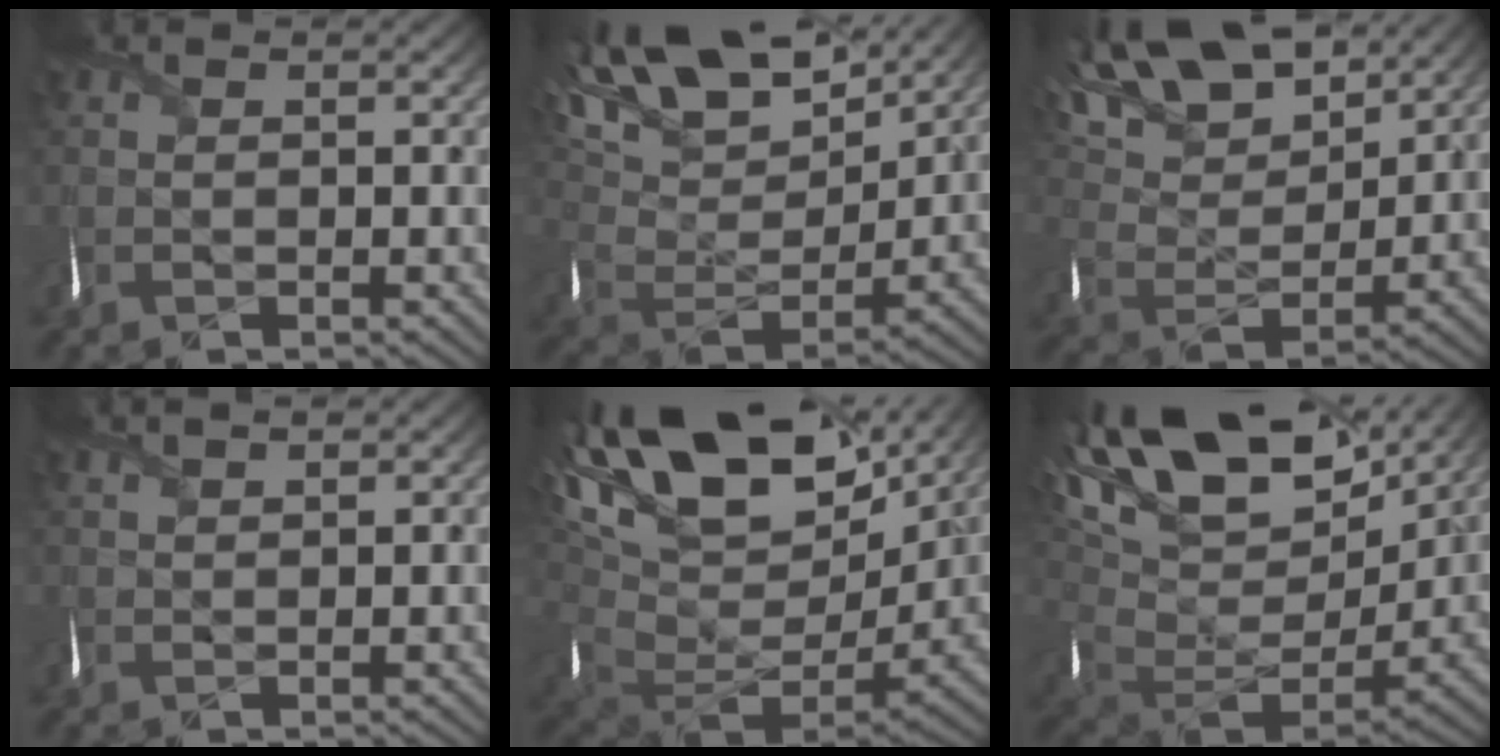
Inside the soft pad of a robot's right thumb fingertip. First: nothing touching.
{"total": 17.5, "force": [11.6, 7.9, 10.5], "torque": [-0.252, 0.041, 0.180]}
{"total": 16.1, "force": [11.3, 7.0, 9.0], "torque": [-0.224, 0.036, 0.169]}
{"total": 2.2, "force": [1.9, 0.5, 1.0], "torque": [-0.027, 0.010, 0.040]}
{"total": 21.5, "force": [7.9, 12.2, 15.8], "torque": [-0.295, -0.002, 0.181]}
{"total": 20.5, "force": [9.4, 11.2, 14.4], "torque": [-0.278, 0.011, 0.176]}